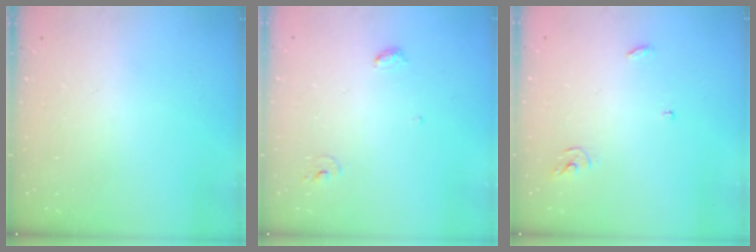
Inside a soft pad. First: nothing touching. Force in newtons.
{"total": 4.0, "press": 4.0, "slide": 0.3}
{"total": 3.9, "press": 3.9, "slide": 0.4}